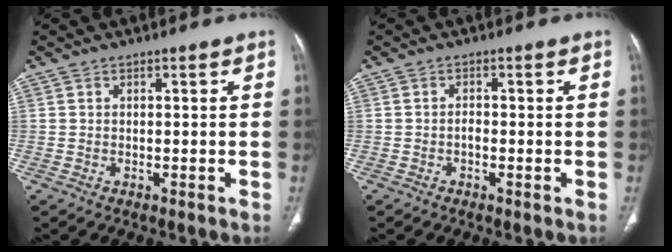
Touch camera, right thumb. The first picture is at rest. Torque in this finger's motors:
{"motor_torque": [0.40, 0.17, 0.05, -0.48, -0.06]}